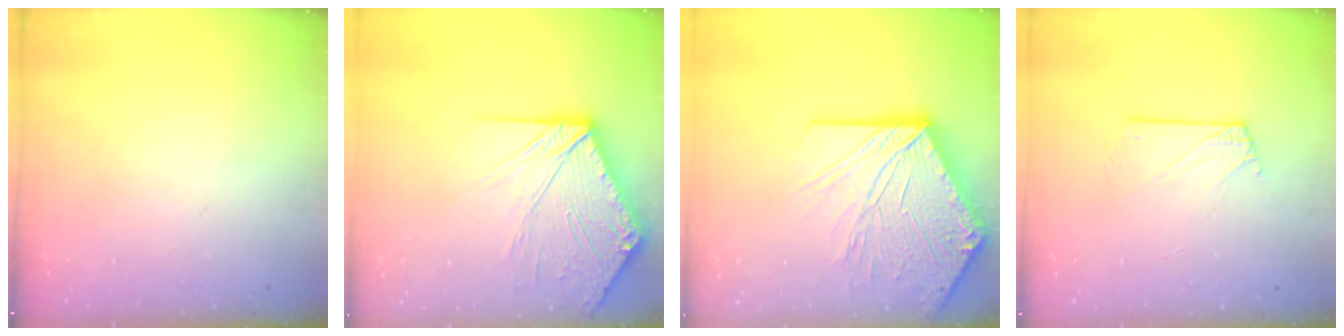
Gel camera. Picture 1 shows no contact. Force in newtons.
{"total": 17.2, "press": 16.9, "slide": 2.8}
{"total": 25.7, "press": 25.5, "slide": 3.5}
{"total": 2.3, "press": 2.3, "slide": 0.3}